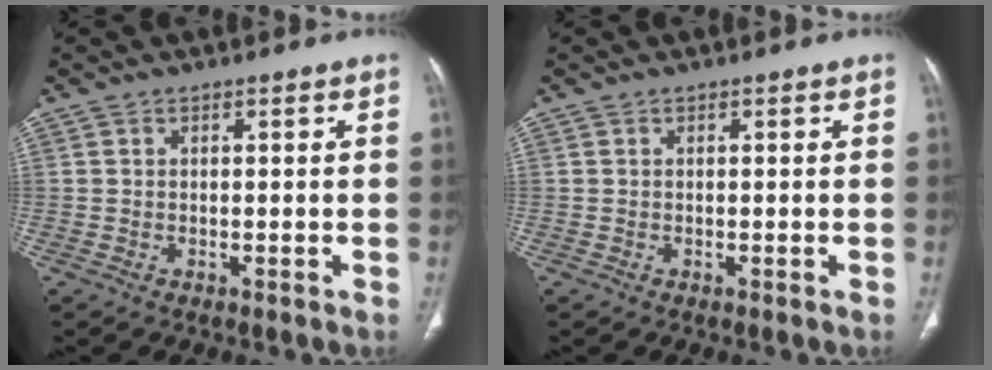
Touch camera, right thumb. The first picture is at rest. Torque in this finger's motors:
{"motor_torque": [0.00, 0.00, -0.04, 0.04, 0.00]}